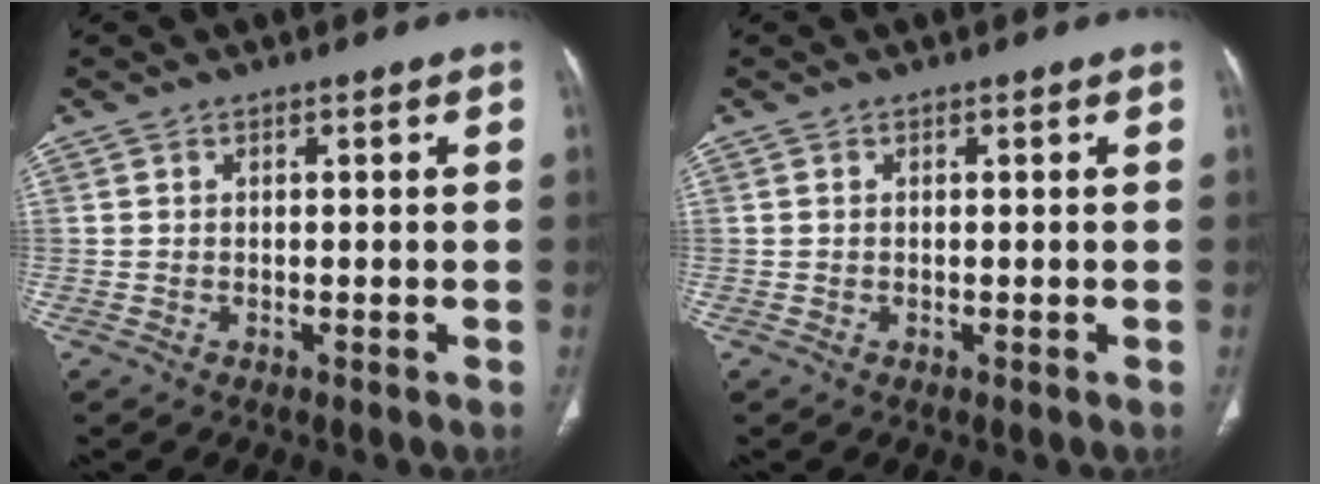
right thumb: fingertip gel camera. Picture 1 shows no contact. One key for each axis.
{"total": 0.0}